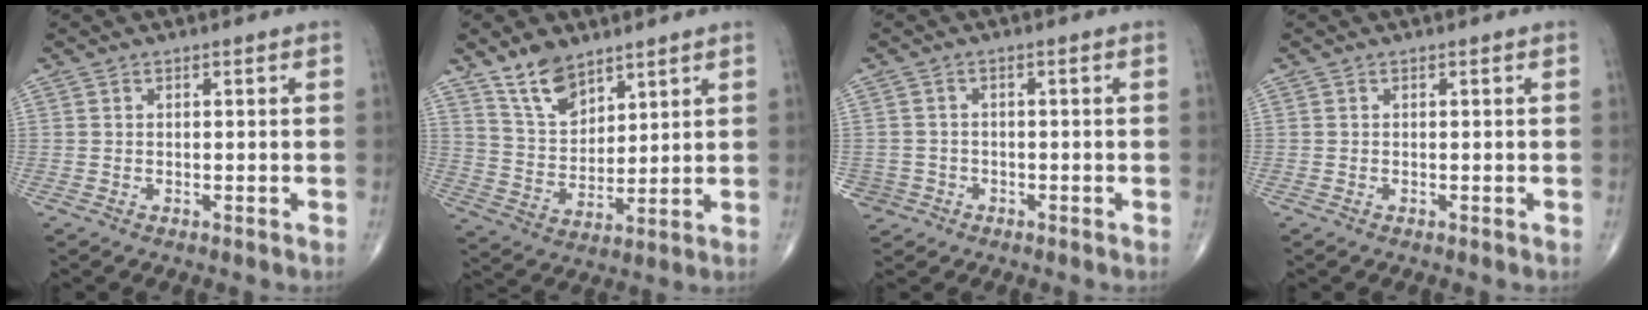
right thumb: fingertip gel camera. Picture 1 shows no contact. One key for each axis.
{"total": 9.2, "fx": 6.7, "fy": 4.7, "fz": 4.3, "tx": -0.058, "ty": -0.044, "tz": 0.134}
{"total": 3.1, "fx": -1.4, "fy": 2.8, "fz": -0.3, "tx": 0.016, "ty": 0.012, "tz": -0.028}
{"total": 0.0}